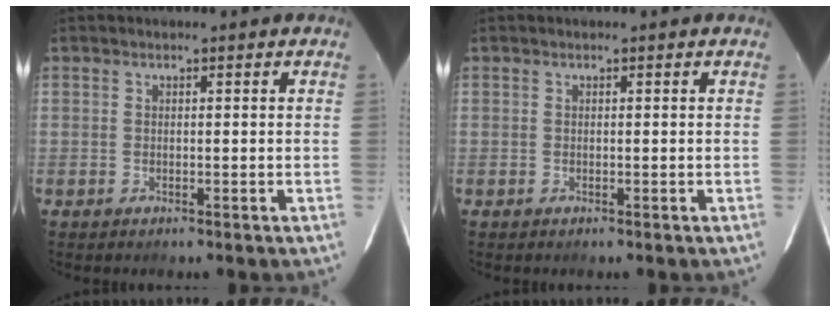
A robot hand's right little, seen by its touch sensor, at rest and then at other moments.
{"total": 0.0}